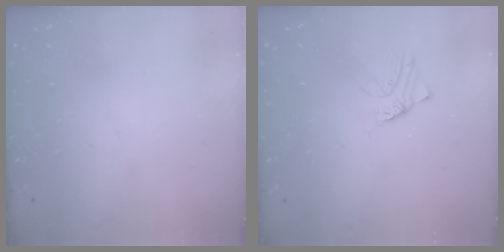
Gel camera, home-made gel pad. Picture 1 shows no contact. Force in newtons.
{"total": 1.5, "press": 1.5, "slide": 0.0}